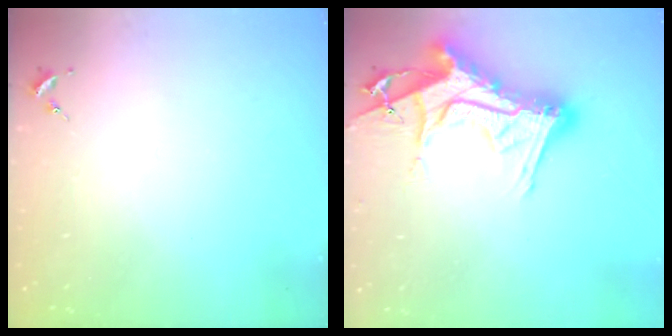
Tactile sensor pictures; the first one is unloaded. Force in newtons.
{"total": 22.4, "press": 22.4, "slide": 1.8}